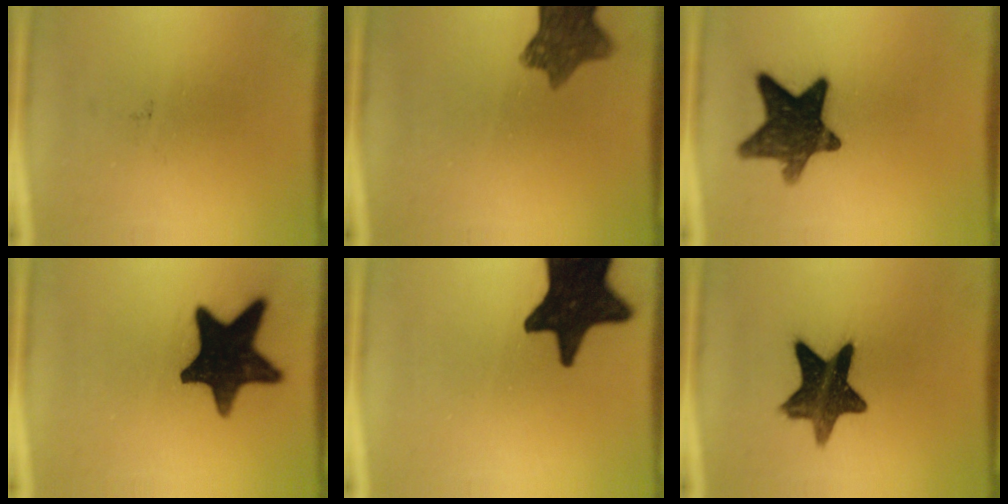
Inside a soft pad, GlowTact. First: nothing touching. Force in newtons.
{"total": 9.1}
{"total": 13.0}
{"total": 17.2}
{"total": 18.9}
{"total": 12.8}